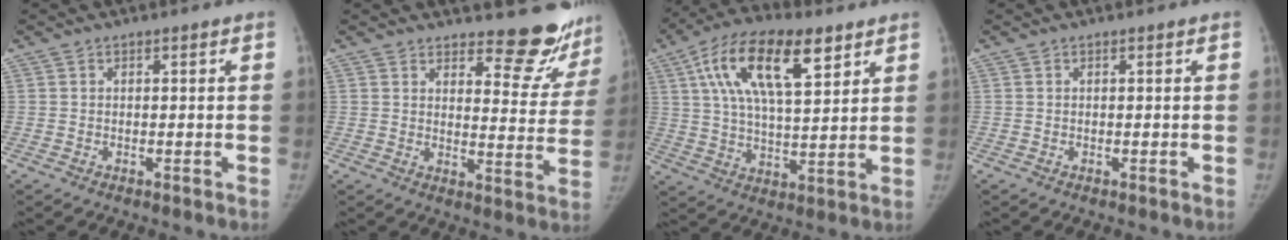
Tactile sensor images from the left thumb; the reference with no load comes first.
{"total": 13.1, "force": [12.0, 4.1, 3.3], "torque": [0.007, -0.117, 0.135]}
{"total": 18.7, "force": [8.5, 7.8, 14.8], "torque": [-0.249, -0.008, 0.146]}
{"total": 0.0}